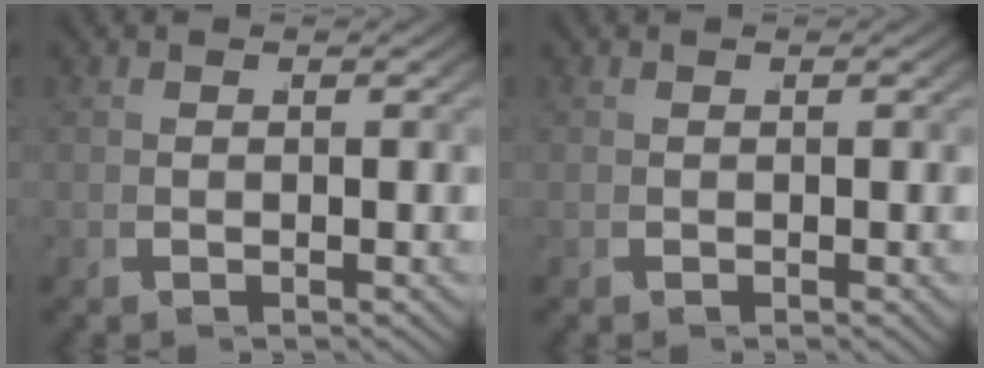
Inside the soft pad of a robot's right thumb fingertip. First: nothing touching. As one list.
[{"total": 0.0}]